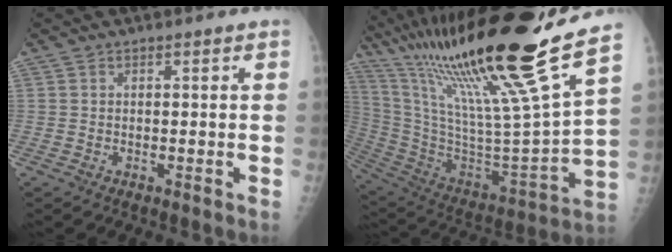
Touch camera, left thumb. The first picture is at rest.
{"total": 33.5, "force": [23.2, 2.5, 24.0], "torque": [-0.435, -0.106, 0.402]}